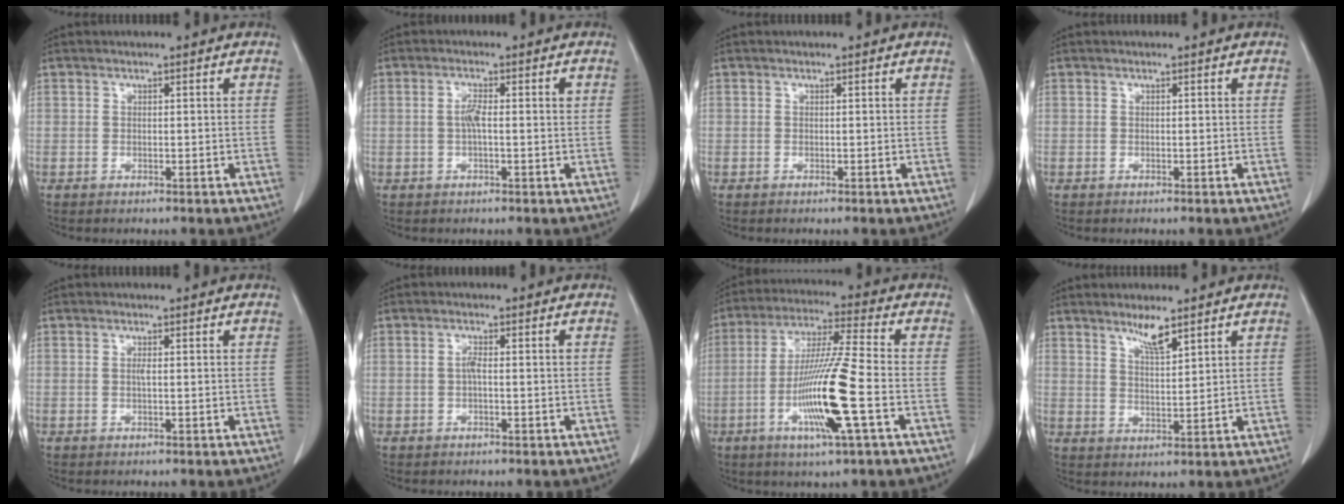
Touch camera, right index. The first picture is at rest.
{"total": 3.2, "force": [0.1, 0.6, 3.1], "torque": [-0.061, 0.012, 0.003]}
{"total": 0.0}
{"total": 0.0}
{"total": 0.6, "force": [0.0, 0.0, 0.6], "torque": [-0.012, 0.000, -0.002]}
{"total": 1.7, "force": [-0.3, 0.2, 1.6], "torque": [-0.031, 0.003, -0.004]}
{"total": 13.8, "force": [-4.2, -0.5, 13.1], "torque": [-0.261, -0.013, -0.082]}
{"total": 4.0, "force": [3.1, 0.3, 2.5], "torque": [-0.048, -0.006, 0.059]}